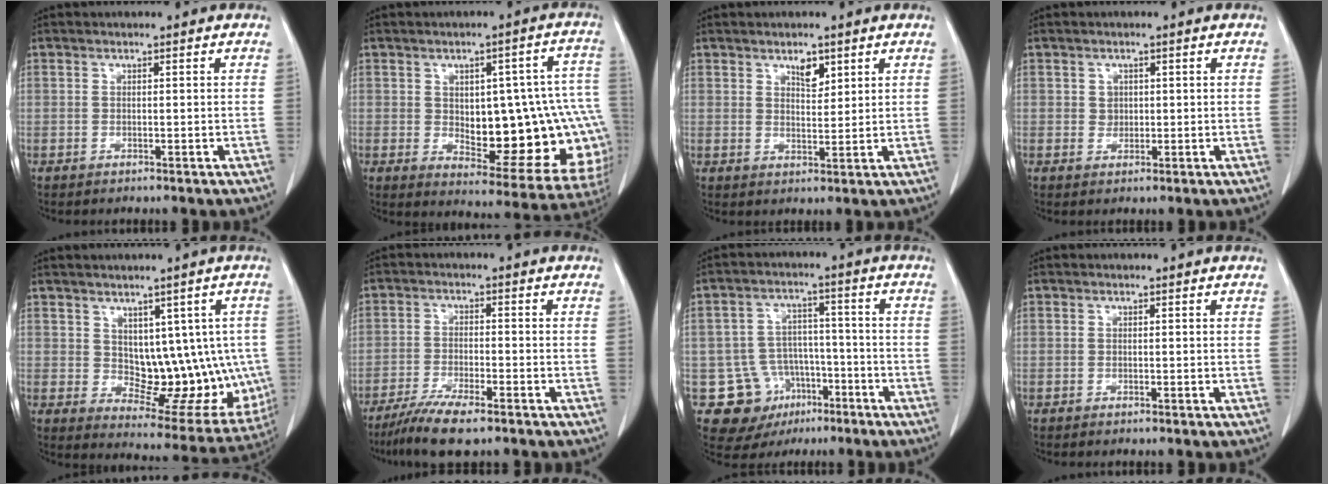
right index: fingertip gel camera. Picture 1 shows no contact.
{"total": 20.4, "force": [-1.4, 7.9, 18.7], "torque": [-0.166, 0.037, 0.015]}
{"total": 3.0, "force": [1.9, 1.3, 1.9], "torque": [-0.031, -0.005, 0.036]}
{"total": 1.5, "force": [0.5, 1.4, 0.4], "torque": [-0.001, 0.001, 0.011]}
{"total": 12.8, "force": [0.9, 7.1, 10.6], "torque": [-0.107, 0.009, 0.039]}
{"total": 8.3, "force": [-6.3, 1.0, 5.3], "torque": [-0.091, -0.020, -0.107]}
{"total": 11.1, "force": [-5.2, 9.5, 2.5], "torque": [-0.044, 0.038, -0.068]}
{"total": 0.6, "force": [-0.5, 0.0, 0.3], "torque": [-0.007, -0.002, -0.008]}